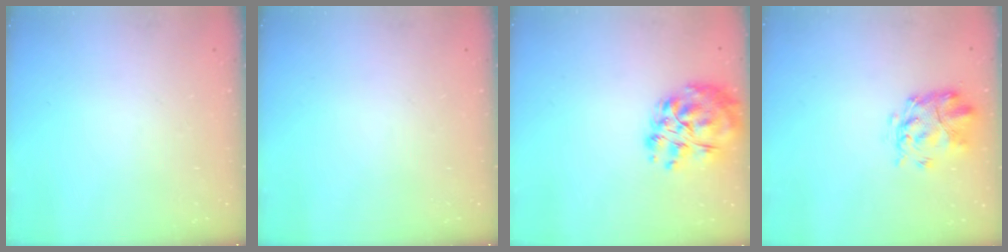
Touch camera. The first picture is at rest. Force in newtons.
{"total": 0.0}
{"total": 13.7, "press": 13.3, "slide": 3.2}
{"total": 3.7, "press": 3.4, "slide": 1.6}